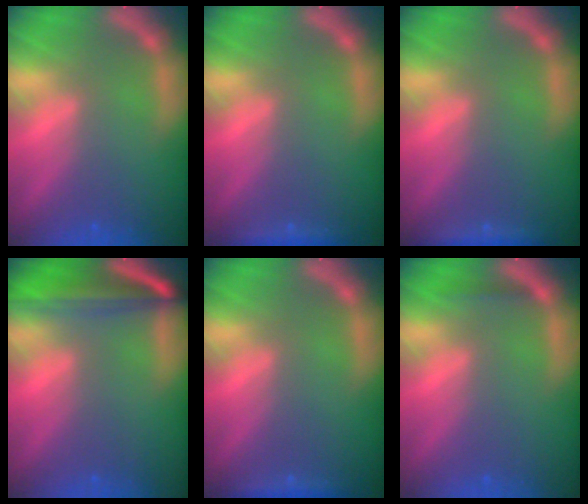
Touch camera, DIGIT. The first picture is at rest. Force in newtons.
{"total": 1.4}
{"total": 1.9}
{"total": 8.1}
{"total": 1.4}
{"total": 0.9}